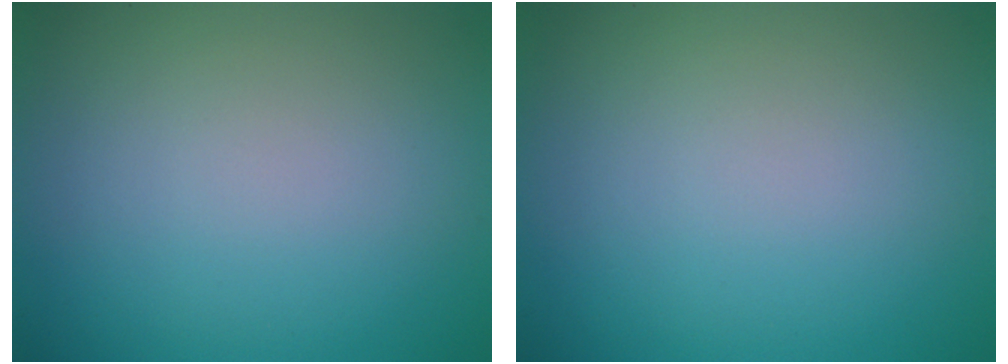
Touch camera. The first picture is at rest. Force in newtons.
{"total": 0.0}